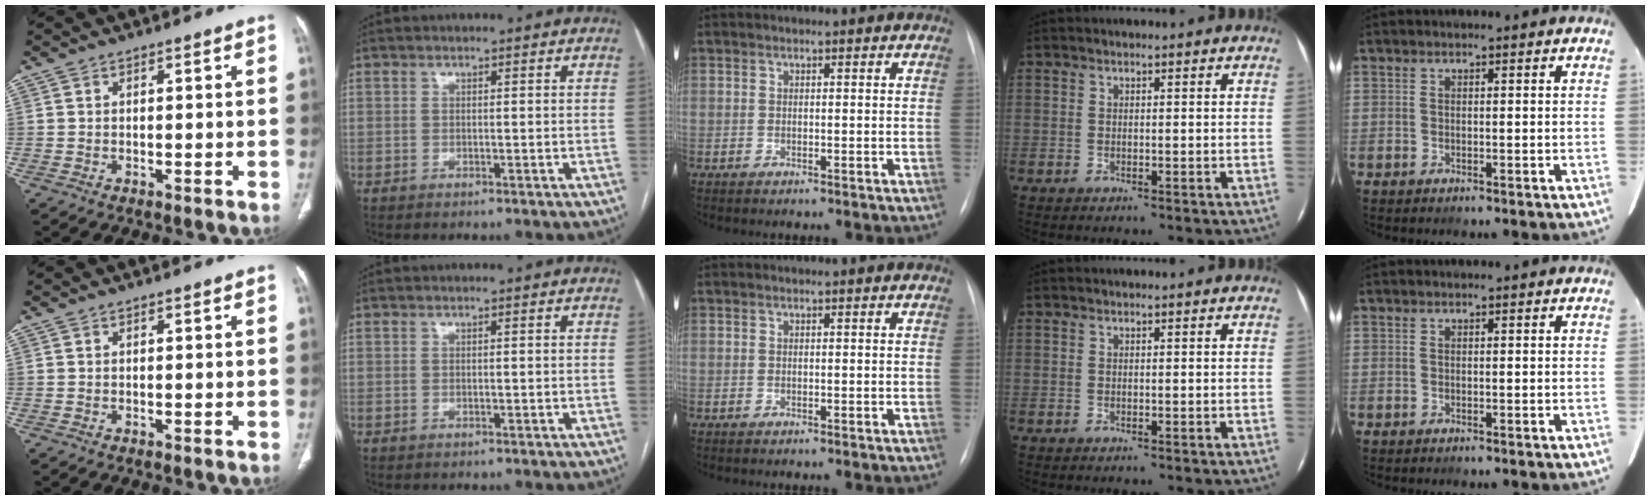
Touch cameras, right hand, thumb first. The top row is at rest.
{}